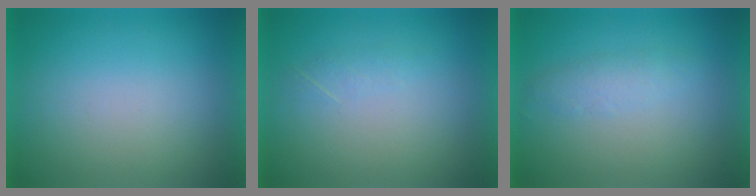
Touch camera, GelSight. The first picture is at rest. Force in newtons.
{"total": 1.3}
{"total": 2.5}